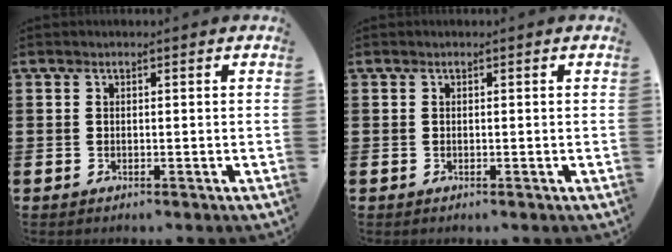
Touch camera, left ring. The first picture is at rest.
{"total": 0.0}